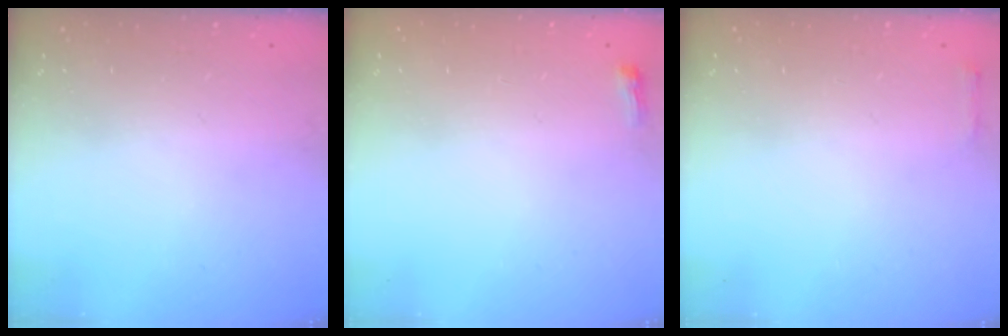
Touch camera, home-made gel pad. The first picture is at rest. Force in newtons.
{"total": 2.6, "press": 2.5, "slide": 0.6}
{"total": 2.3, "press": 2.3, "slide": 0.5}